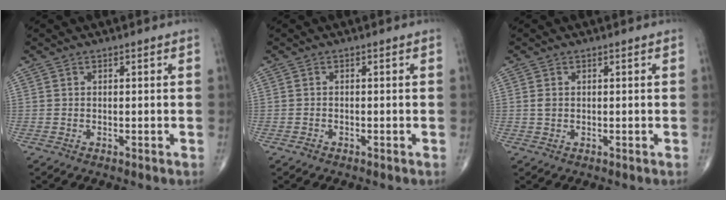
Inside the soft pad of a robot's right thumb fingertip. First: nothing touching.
{"total": 0.6, "force": [-0.5, 0.3, 0.1], "torque": [-0.003, 0.000, -0.013]}
{"total": 1.1, "force": [0.1, 0.8, 0.7], "torque": [-0.015, -0.001, 0.004]}